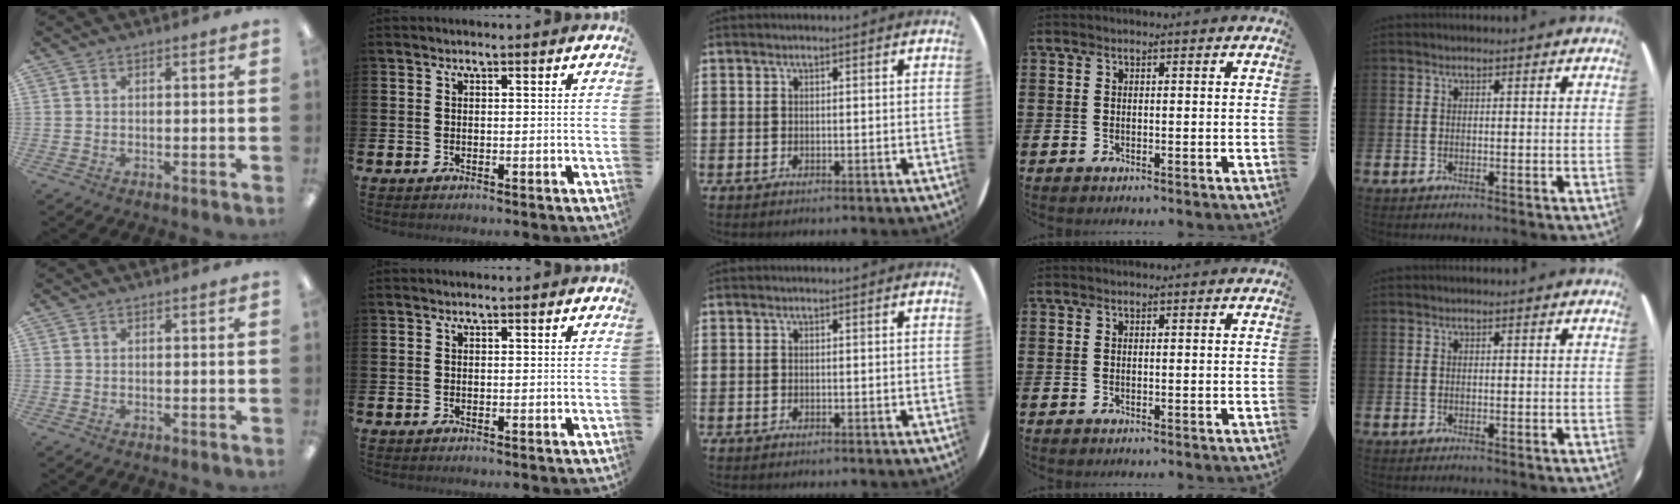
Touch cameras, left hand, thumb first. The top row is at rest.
{}